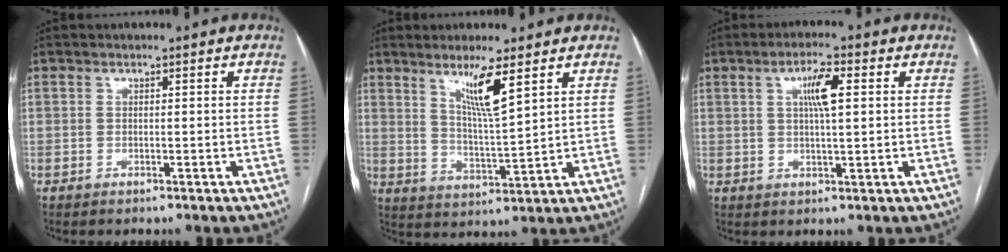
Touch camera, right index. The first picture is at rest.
{"total": 7.3, "force": [4.3, -0.3, 5.9], "torque": [-0.108, -0.017, 0.082]}
{"total": 5.3, "force": [1.6, 0.8, 5.0], "torque": [-0.093, 0.006, 0.028]}